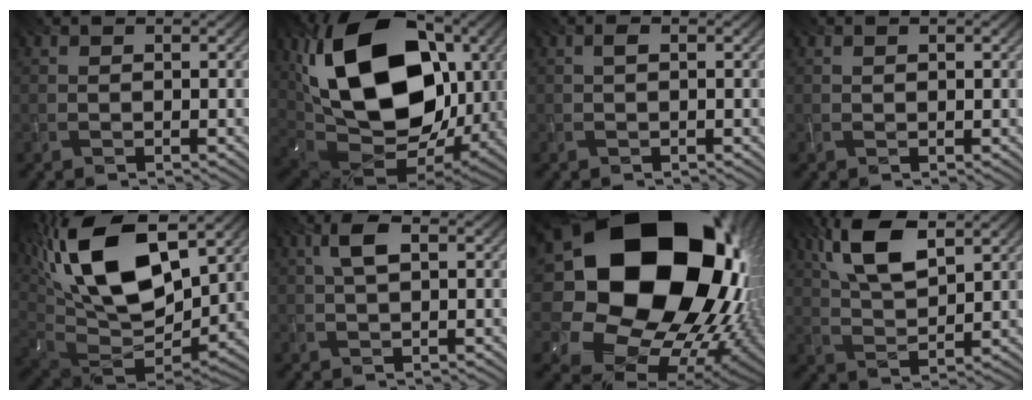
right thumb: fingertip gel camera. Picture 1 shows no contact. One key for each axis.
{"total": 19.9, "fx": 4.6, "fy": 12.9, "fz": 14.5, "tx": -0.280, "ty": 0.001, "tz": 0.085}
{"total": 0.7, "fx": 0.1, "fy": 0.3, "fz": 0.7, "tx": -0.015, "ty": 0.004, "tz": 0.002}
{"total": 0.6, "fx": 0.3, "fy": 0.4, "fz": 0.4, "tx": -0.008, "ty": 0.001, "tz": 0.004}
{"total": 19.9, "fx": 8.1, "fy": 9.6, "fz": 15.5, "tx": -0.314, "ty": 0.037, "tz": 0.131}
{"total": 3.4, "fx": 0.9, "fy": 1.3, "fz": 3.0, "tx": -0.066, "ty": 0.010, "tz": 0.017}
{"total": 25.3, "fx": 6.5, "fy": 19.9, "fz": 14.1, "tx": -0.331, "ty": -0.021, "tz": 0.144}
{"total": 9.7, "fx": 4.9, "fy": 4.0, "fz": 7.4, "tx": -0.166, "ty": 0.013, "tz": 0.100}